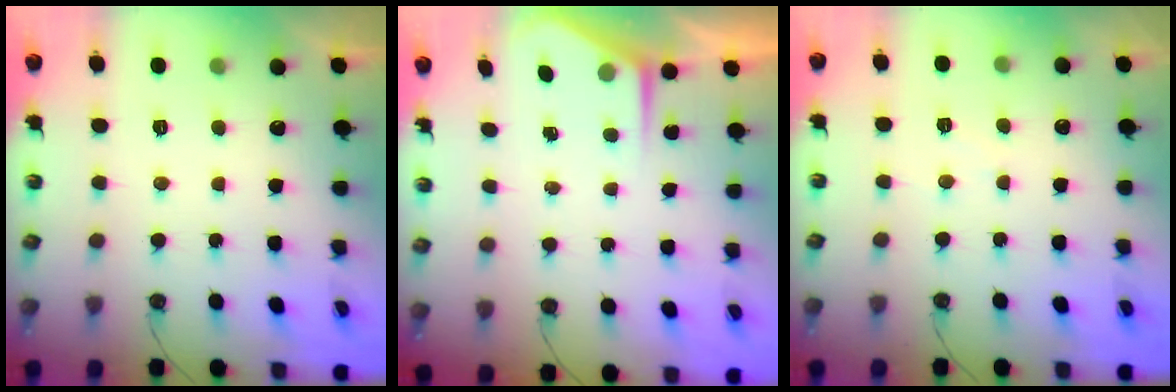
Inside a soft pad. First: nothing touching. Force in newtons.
{"total": 3.4, "press": 3.4, "slide": 0.5}
{"total": 3.9, "press": 3.9, "slide": 0.7}